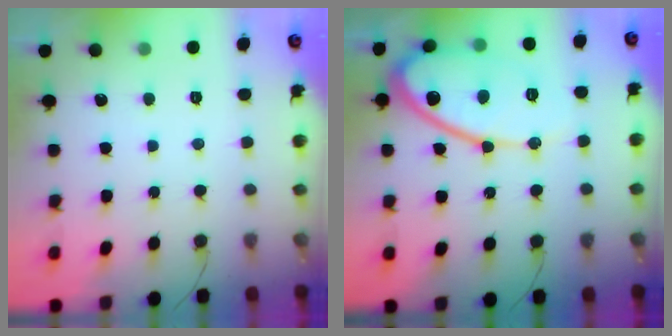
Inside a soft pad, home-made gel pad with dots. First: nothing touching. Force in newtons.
{"total": 14.2, "press": 14.2, "slide": 1.1}